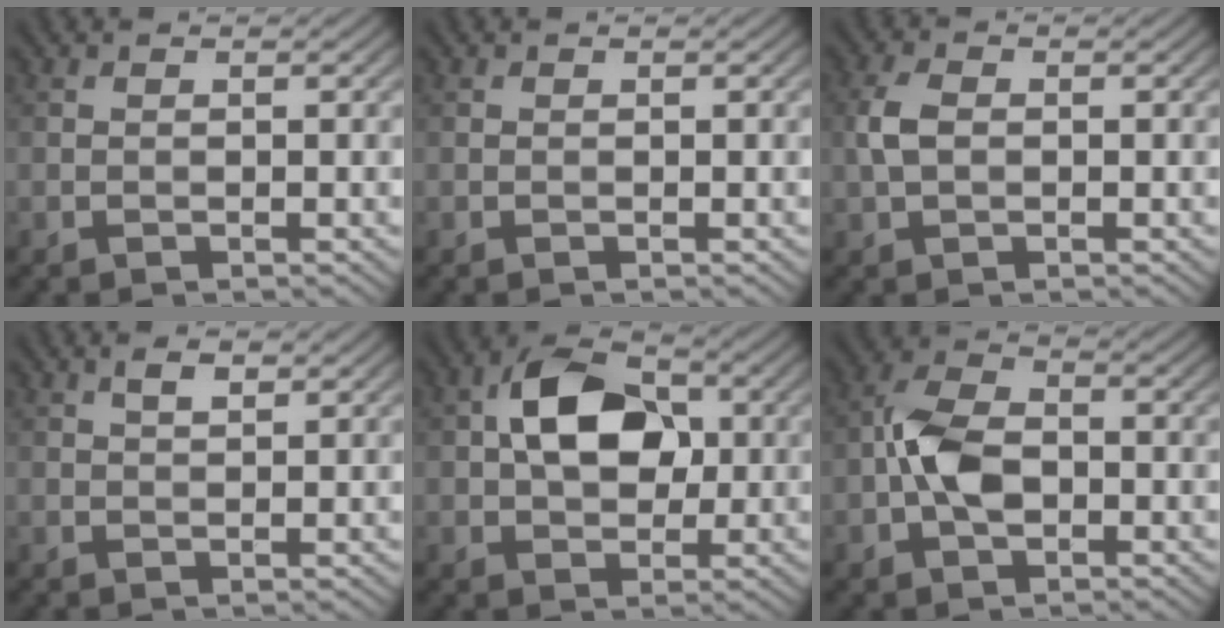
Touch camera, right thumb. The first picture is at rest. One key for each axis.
{"total": 0.0}
{"total": 3.0, "fx": -0.1, "fy": 1.8, "fz": 2.3, "tx": -0.061, "ty": 0.006, "tz": -0.003}
{"total": 1.6, "fx": 0.9, "fy": 0.6, "fz": 1.3, "tx": -0.026, "ty": 0.003, "tz": 0.017}
{"total": 9.1, "fx": 1.2, "fy": 6.0, "fz": 6.7, "tx": -0.121, "ty": 0.017, "tz": 0.013}
{"total": 6.3, "fx": -1.5, "fy": 3.7, "fz": 4.9, "tx": -0.107, "ty": 0.008, "tz": -0.035}